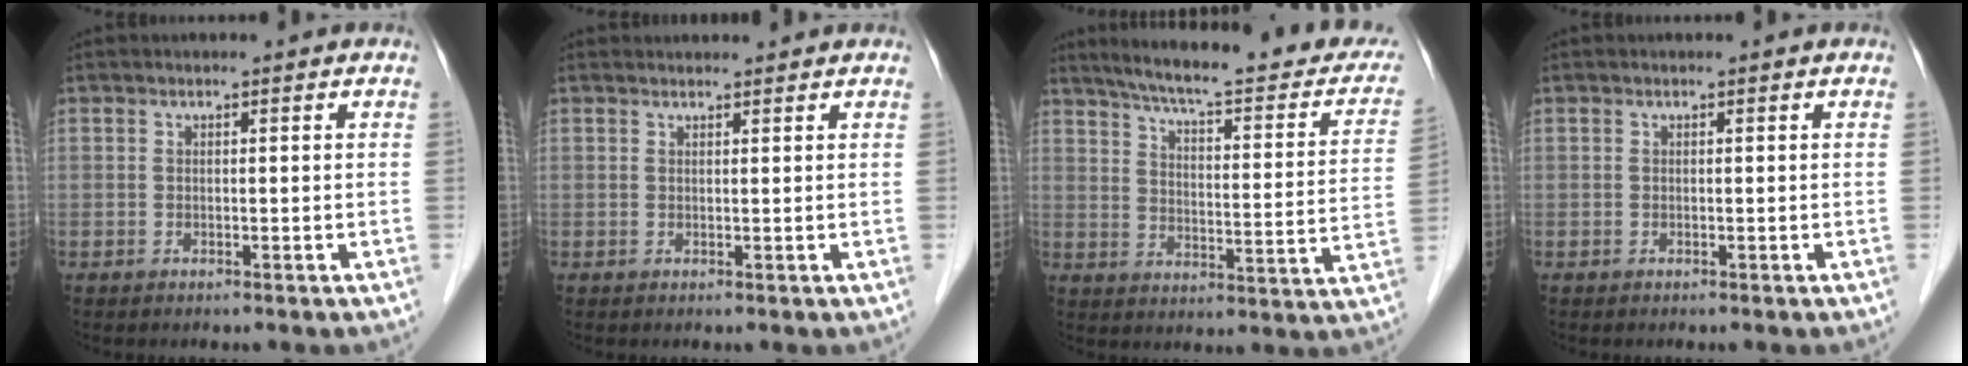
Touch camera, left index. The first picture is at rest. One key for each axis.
{"total": 3.2, "fx": 3.1, "fy": 0.4, "fz": 0.4, "tx": -0.010, "ty": 0.025, "tz": 0.040}
{"total": 24.1, "fx": 21.0, "fy": 3.3, "fz": 11.4, "tx": -0.159, "ty": -0.037, "tz": 0.264}
{"total": 0.0}